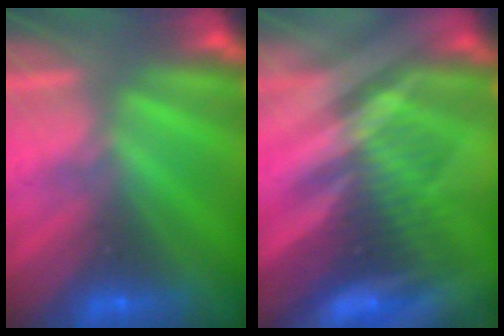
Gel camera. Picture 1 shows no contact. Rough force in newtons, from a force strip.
{"total": 2.9}